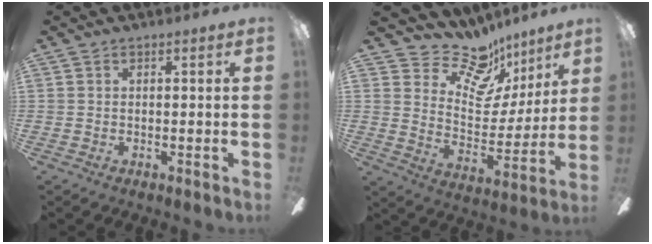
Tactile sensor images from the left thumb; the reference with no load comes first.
{"total": 15.7, "force": [11.8, 8.5, 6.1], "torque": [-0.104, -0.088, 0.213]}